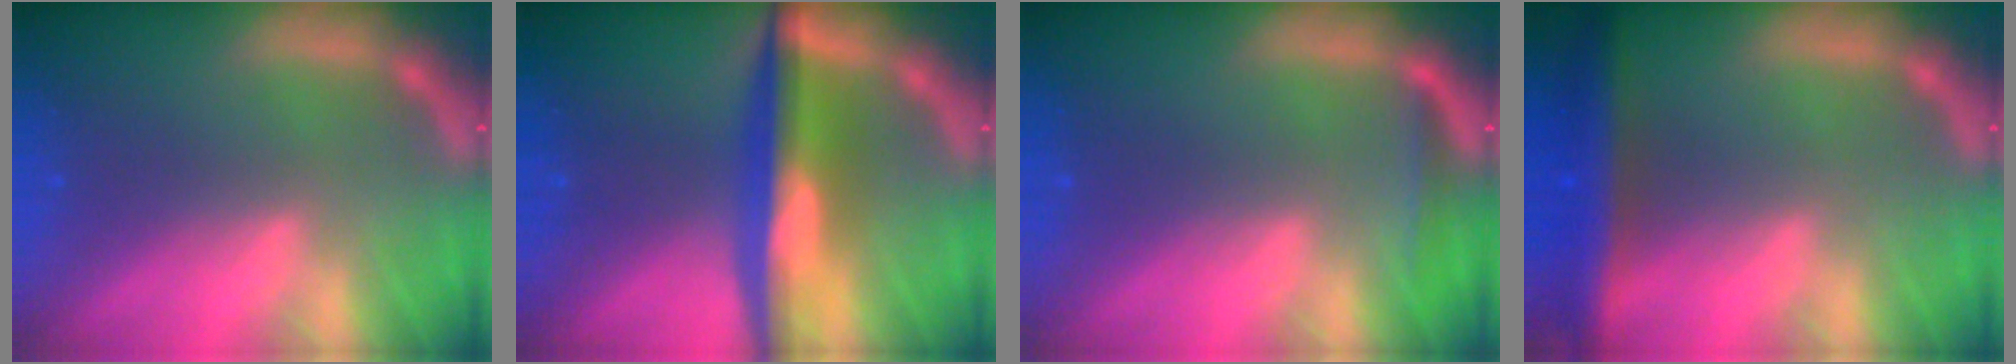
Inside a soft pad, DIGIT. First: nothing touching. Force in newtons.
{"total": 7.6}
{"total": 1.4}
{"total": 6.0}